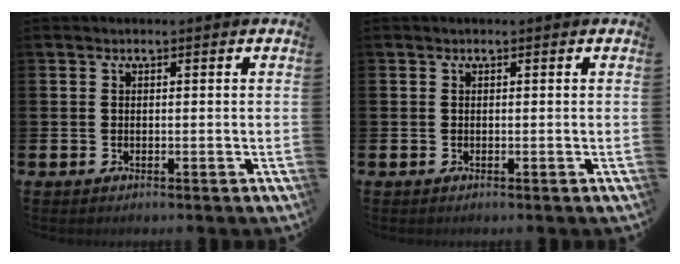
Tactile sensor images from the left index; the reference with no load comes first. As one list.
[{"total": 0.0}]